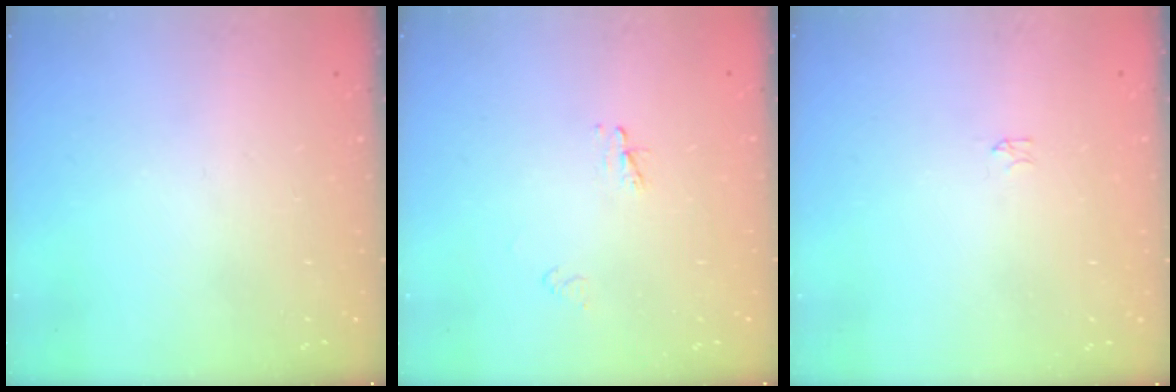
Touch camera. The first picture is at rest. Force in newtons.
{"total": 2.3, "press": 2.3, "slide": 0.3}
{"total": 0.0}